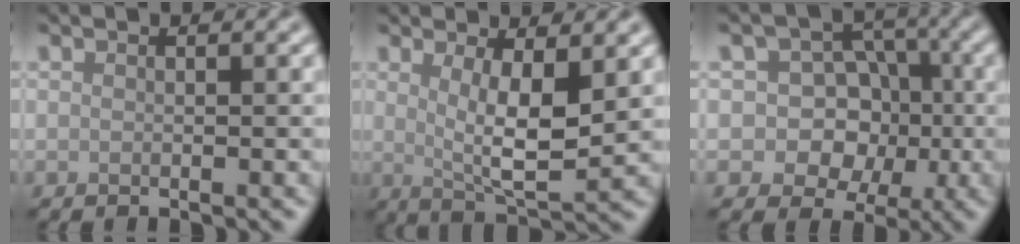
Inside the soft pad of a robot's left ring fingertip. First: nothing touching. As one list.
[{"total": 5.6, "force": [1.1, 1.6, 5.2], "torque": [-0.091, -0.015, 0.025]}, {"total": 7.0, "force": [-0.7, 6.2, 3.1], "torque": [-0.024, 0.025, -0.038]}]